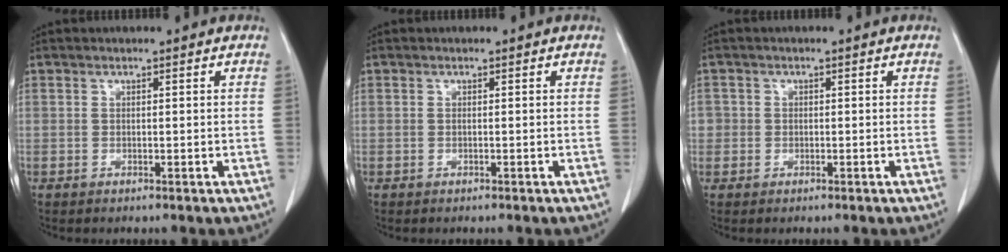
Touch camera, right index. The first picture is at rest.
{"total": 0.0}
{"total": 1.8, "force": [-0.2, 1.8, 0.2], "torque": [0.005, 0.005, -0.006]}